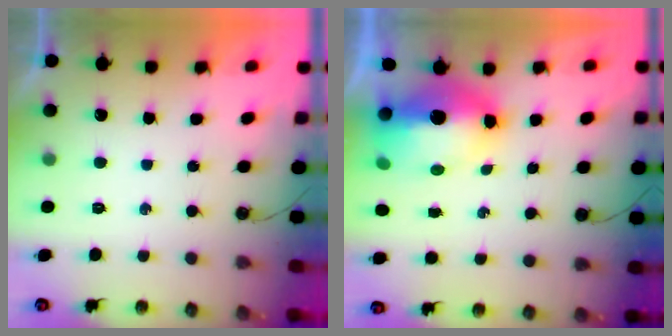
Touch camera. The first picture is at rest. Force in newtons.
{"total": 11.0, "press": 10.9, "slide": 1.1}